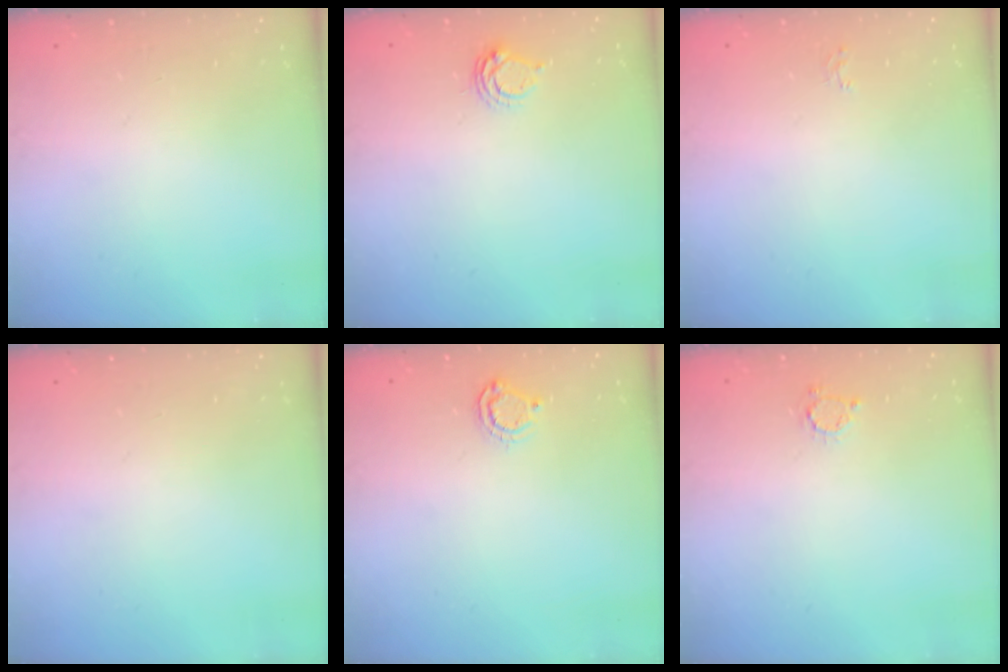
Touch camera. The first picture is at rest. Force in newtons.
{"total": 4.6, "press": 4.6, "slide": 0.5}
{"total": 2.6, "press": 2.6, "slide": 0.2}
{"total": 0.0}
{"total": 5.1, "press": 5.0, "slide": 0.5}
{"total": 3.0, "press": 3.0, "slide": 0.2}